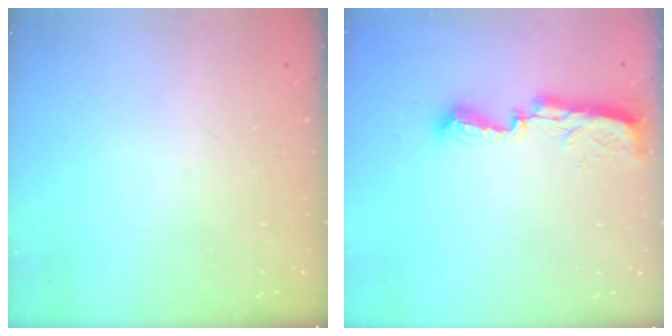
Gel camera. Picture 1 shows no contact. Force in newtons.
{"total": 8.5, "press": 8.5, "slide": 0.4}